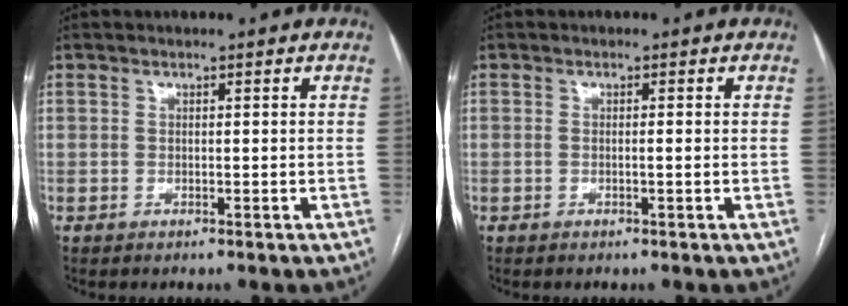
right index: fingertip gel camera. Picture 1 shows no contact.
{"total": 0.8, "force": [-0.2, -0.1, 0.8], "torque": [-0.015, 0.001, -0.002]}